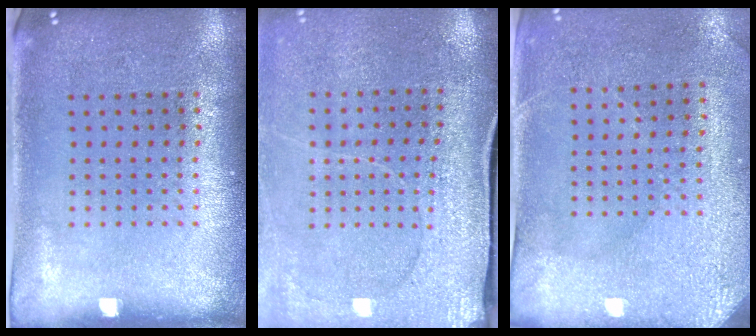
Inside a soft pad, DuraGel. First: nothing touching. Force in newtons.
{"total": 2.9, "press": 2.8, "slide": 0.7}
{"total": 2.9, "press": 2.7, "slide": 1.1}